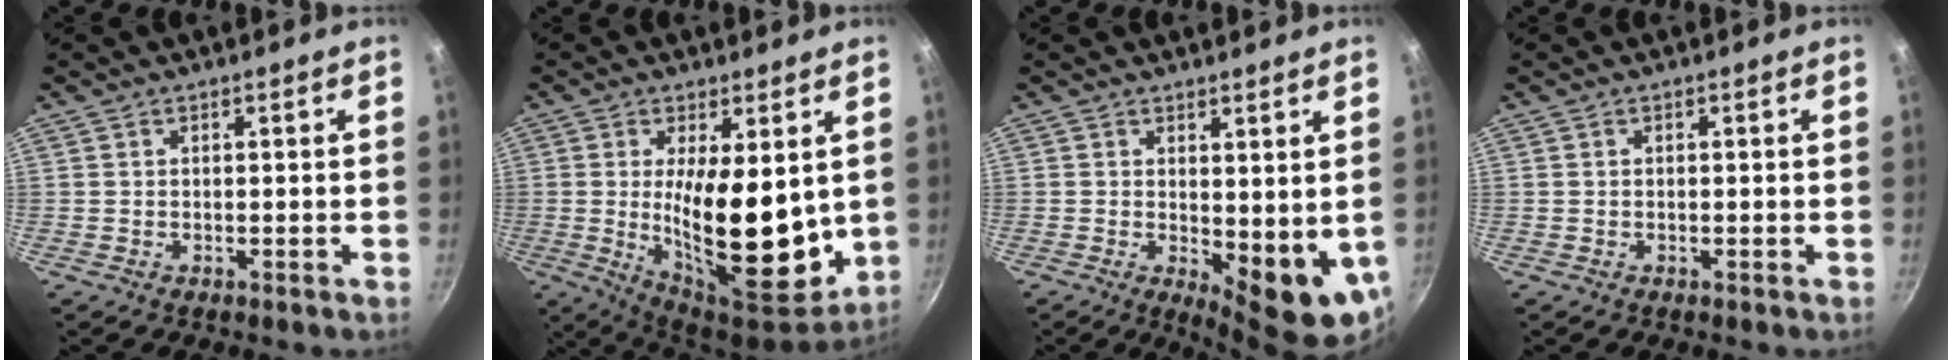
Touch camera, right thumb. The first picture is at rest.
{"total": 18.4, "force": [1.2, 7.5, 16.8], "torque": [-0.232, -0.038, 0.030]}
{"total": 9.3, "force": [0.5, 3.8, 8.5], "torque": [-0.097, -0.021, 0.017]}
{"total": 0.0}